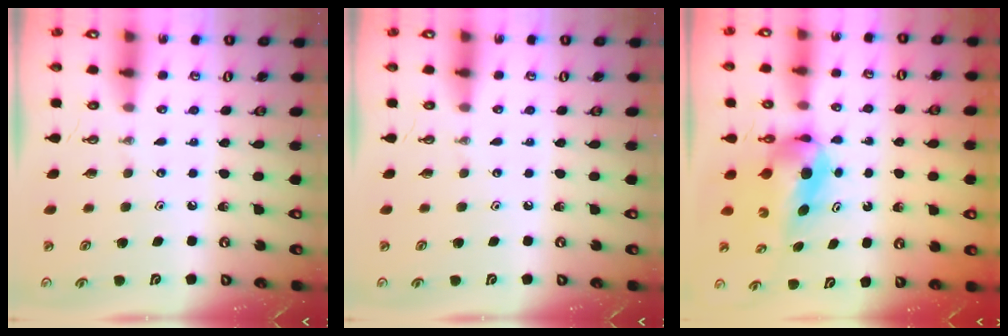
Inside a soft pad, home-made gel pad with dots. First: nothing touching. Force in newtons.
{"total": 0.0}
{"total": 5.4, "press": 5.2, "slide": 1.5}